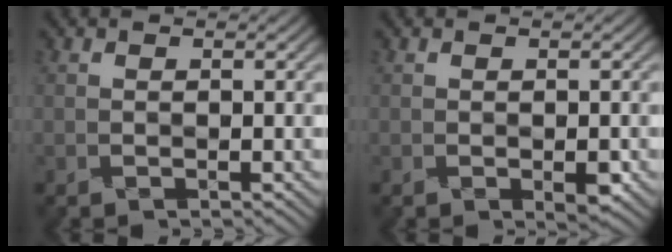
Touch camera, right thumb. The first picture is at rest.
{"total": 1.4, "force": [-0.5, 0.6, 1.2], "torque": [-0.021, -0.003, -0.008]}